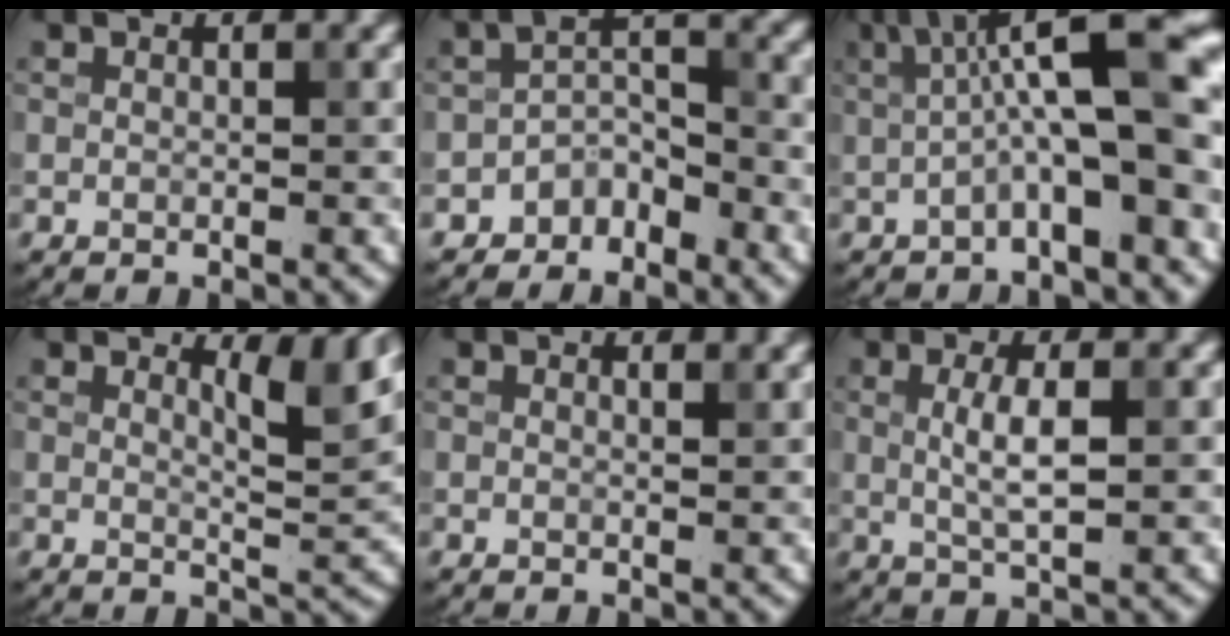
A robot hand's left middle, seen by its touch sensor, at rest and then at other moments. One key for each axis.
{"total": 3.3, "fx": -2.7, "fy": 1.6, "fz": 1.0, "tx": -0.011, "ty": 0.012, "tz": -0.054}
{"total": 9.7, "fx": 0.6, "fy": 2.4, "fz": 9.4, "tx": -0.133, "ty": 0.029, "tz": 0.003}
{"total": 3.9, "fx": 2.5, "fy": 0.9, "fz": 2.9, "tx": -0.044, "ty": -0.007, "tz": 0.035}
{"total": 1.2, "fx": 1.0, "fy": 0.2, "fz": 0.5, "tx": -0.005, "ty": 0.001, "tz": 0.012}
{"total": 3.0, "fx": 0.3, "fy": 0.7, "fz": 2.9, "tx": -0.062, "ty": 0.003, "tz": 0.007}